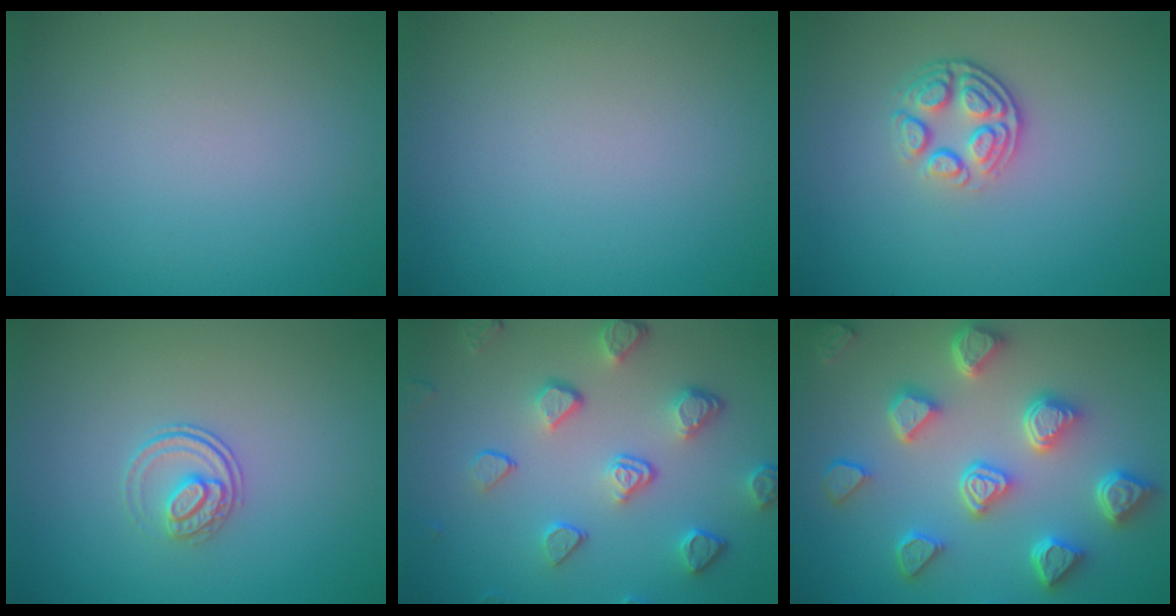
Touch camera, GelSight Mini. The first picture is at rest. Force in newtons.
{"total": 0.0}
{"total": 3.7, "press": 2.8, "slide": 2.5}
{"total": 2.0, "press": 1.4, "slide": 1.3}
{"total": 4.9, "press": 3.7, "slide": 3.2}
{"total": 7.2, "press": 5.9, "slide": 4.2}